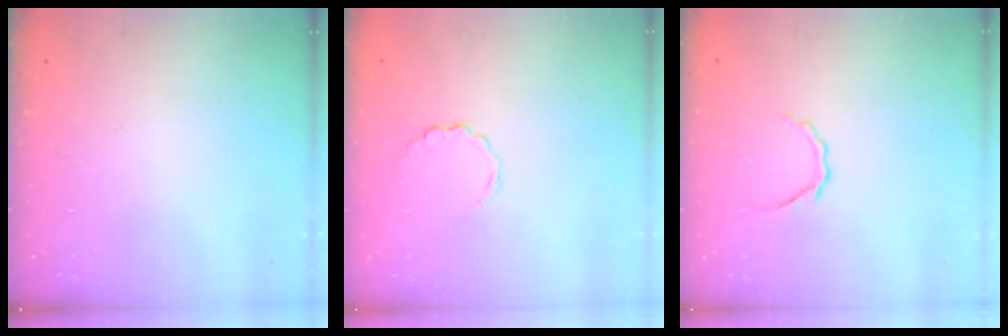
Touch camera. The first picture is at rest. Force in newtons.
{"total": 3.9, "press": 3.6, "slide": 1.3}
{"total": 5.3, "press": 5.2, "slide": 1.1}